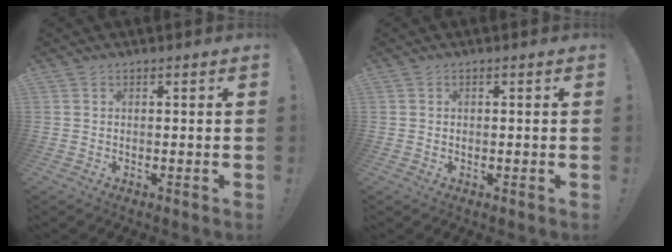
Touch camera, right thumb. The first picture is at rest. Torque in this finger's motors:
{"motor_torque": [-0.08, -0.22, 0.14, 0.08, 0.02]}